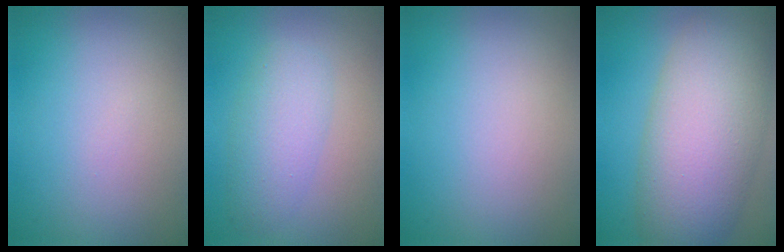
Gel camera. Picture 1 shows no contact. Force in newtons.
{"total": 3.8, "press": 3.8, "slide": 0.1}
{"total": 0.0}
{"total": 9.9, "press": 9.9, "slide": 0.4}